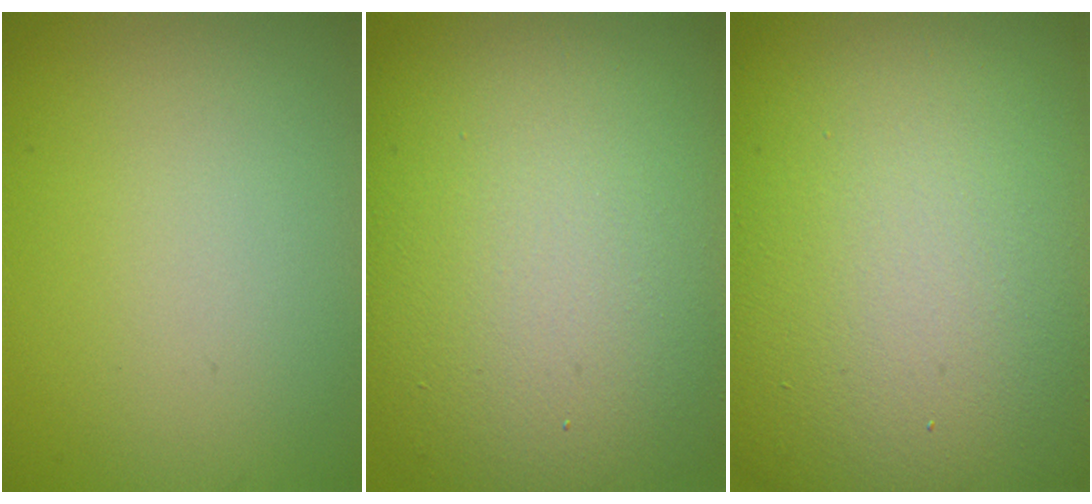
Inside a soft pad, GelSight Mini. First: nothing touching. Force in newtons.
{"total": 16.5, "press": 16.5, "slide": 0.9}
{"total": 25.8, "press": 25.8, "slide": 1.0}